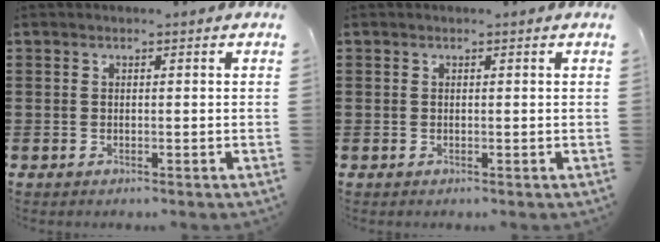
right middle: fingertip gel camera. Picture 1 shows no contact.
{"total": 0.0}